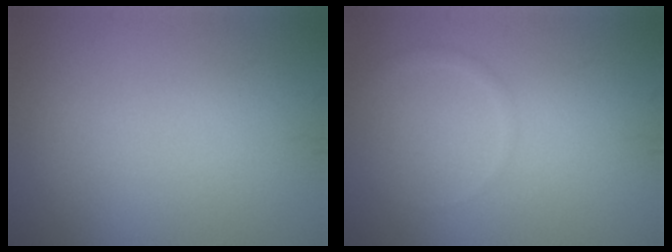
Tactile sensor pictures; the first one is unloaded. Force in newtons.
{"total": 0.7, "press": 0.7, "slide": 0.1}